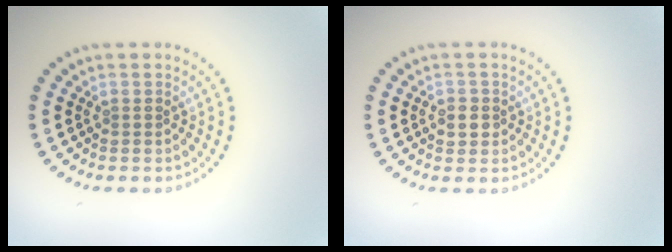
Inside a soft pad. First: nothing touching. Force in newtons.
{"total": 1.6, "press": 1.5, "slide": 0.3}